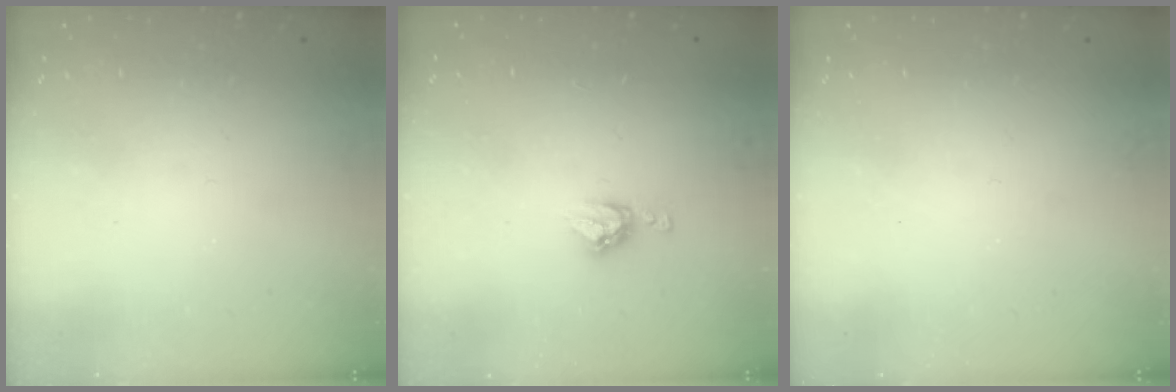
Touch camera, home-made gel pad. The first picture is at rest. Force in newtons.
{"total": 6.4, "press": 6.4, "slide": 0.4}
{"total": 0.0}